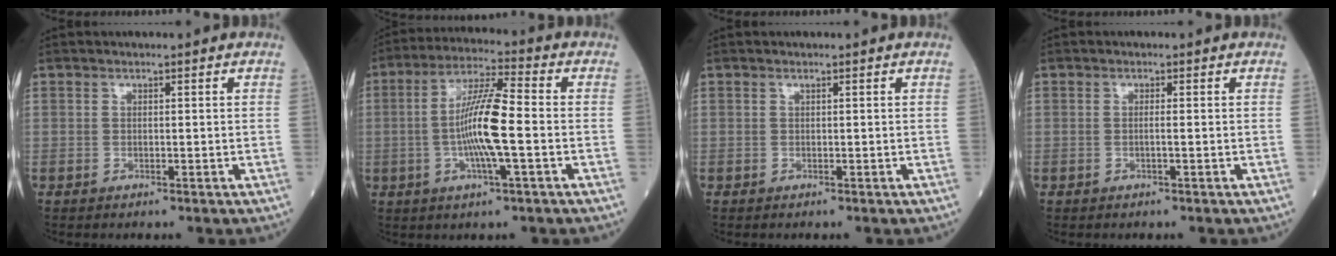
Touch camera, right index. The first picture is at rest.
{"total": 10.5, "force": [-1.6, 0.6, 10.3], "torque": [-0.194, 0.004, -0.037]}
{"total": 0.0}
{"total": 0.6, "force": [-0.3, -0.2, 0.5], "torque": [-0.008, 0.002, -0.007]}